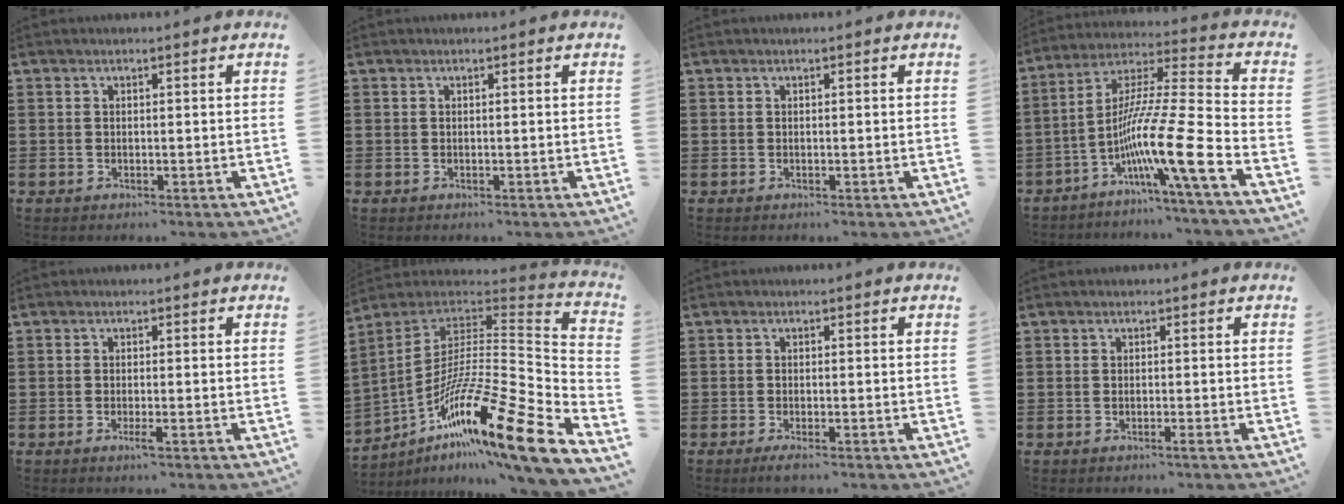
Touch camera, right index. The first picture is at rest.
{"total": 0.0}
{"total": 0.0}
{"total": 14.4, "force": [-6.9, 0.3, 12.6], "torque": [-0.240, -0.020, -0.132]}
{"total": 1.6, "force": [-0.8, 0.1, 1.4], "torque": [-0.031, -0.006, -0.016]}
{"total": 18.1, "force": [-11.3, 1.3, 14.1], "torque": [-0.245, -0.003, -0.211]}
{"total": 1.4, "force": [-1.0, 0.1, 0.9], "torque": [-0.023, -0.006, -0.020]}
{"total": 0.6, "force": [-0.2, -0.2, 0.5], "torque": [-0.008, -0.003, -0.004]}